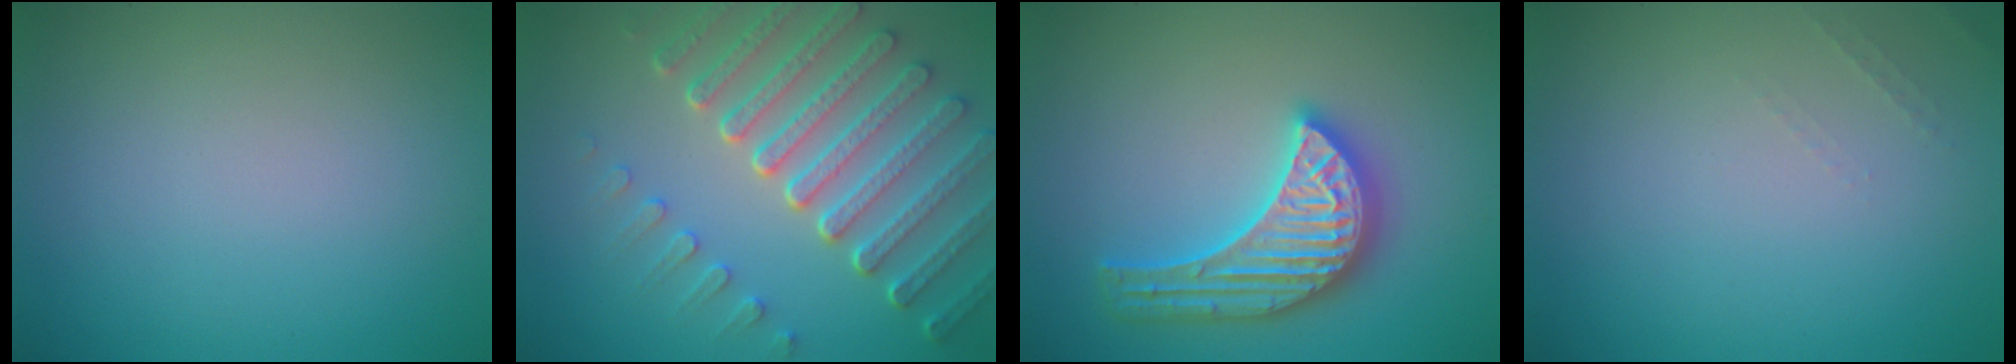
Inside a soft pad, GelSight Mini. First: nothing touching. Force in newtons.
{"total": 7.4, "press": 5.5, "slide": 4.9}
{"total": 5.6, "press": 5.5, "slide": 0.7}
{"total": 0.6, "press": 0.6, "slide": 0.2}